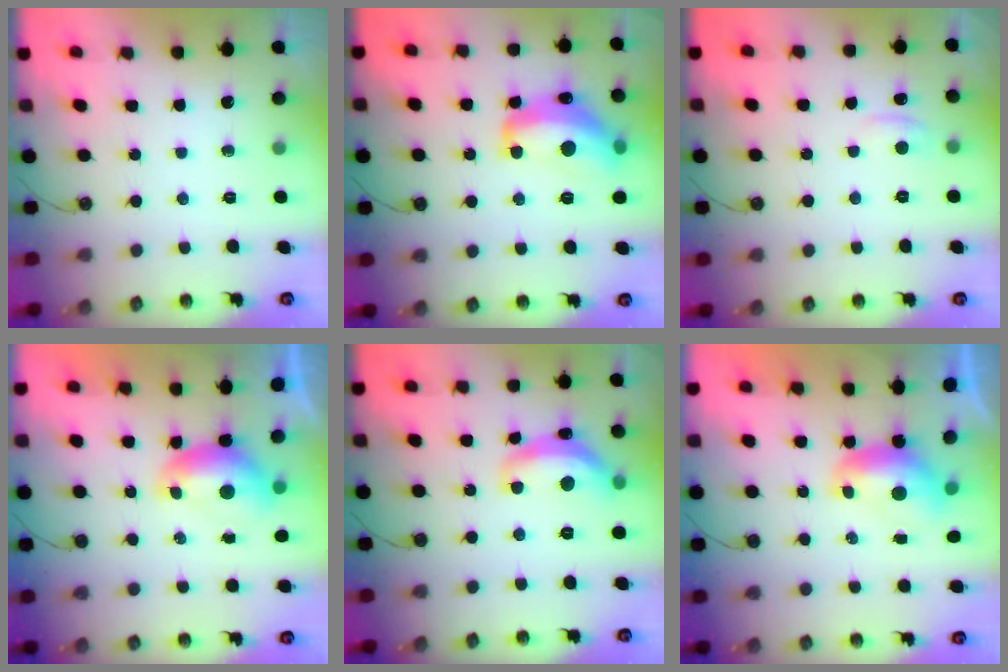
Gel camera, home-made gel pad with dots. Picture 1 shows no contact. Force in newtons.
{"total": 11.7, "press": 11.7, "slide": 0.8}
{"total": 1.2, "press": 1.0, "slide": 0.7}
{"total": 0.0}
{"total": 8.1, "press": 8.1, "slide": 0.6}
{"total": 1.3, "press": 1.2, "slide": 0.4}